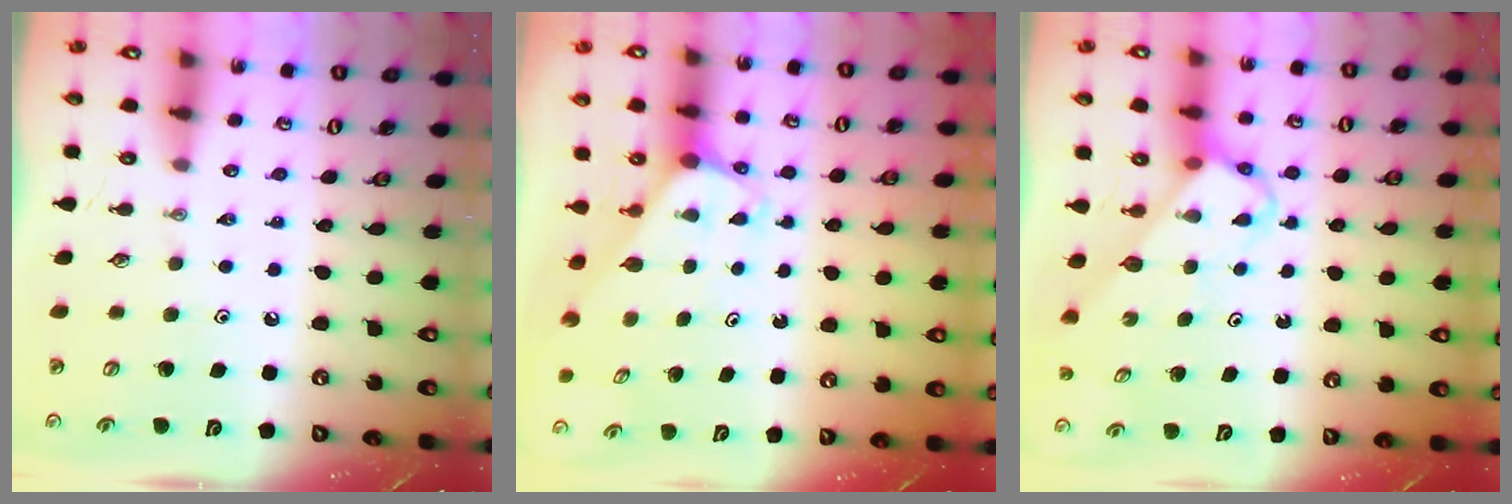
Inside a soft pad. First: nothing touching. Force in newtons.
{"total": 2.0, "press": 2.0, "slide": 0.1}
{"total": 3.6, "press": 3.6, "slide": 0.1}